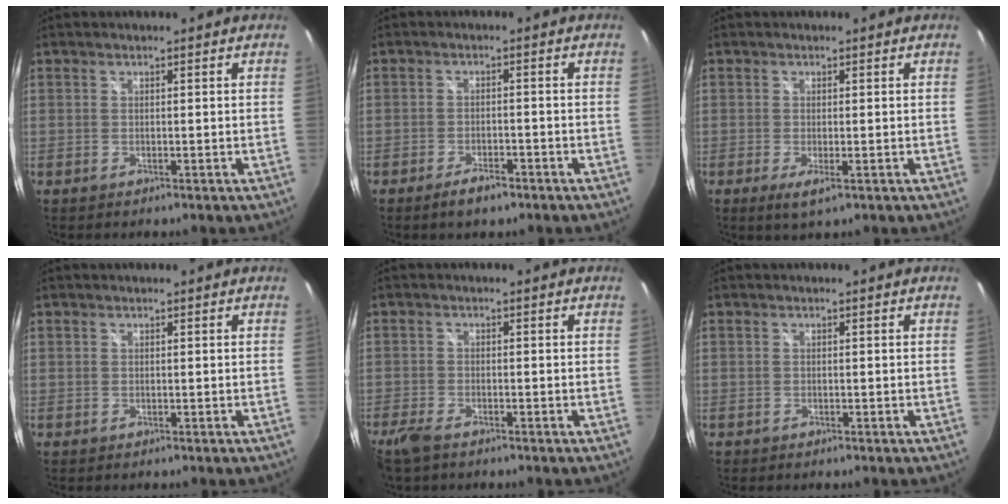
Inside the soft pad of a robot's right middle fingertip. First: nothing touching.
{"total": 4.1, "force": [-3.0, 1.6, 2.4], "torque": [-0.054, -0.005, -0.049]}
{"total": 2.7, "force": [-1.0, 0.4, 2.5], "torque": [-0.046, -0.014, -0.014]}
{"total": 0.0}
{"total": 4.2, "force": [-3.2, 1.4, 2.3], "torque": [-0.066, -0.011, -0.065]}
{"total": 0.0}